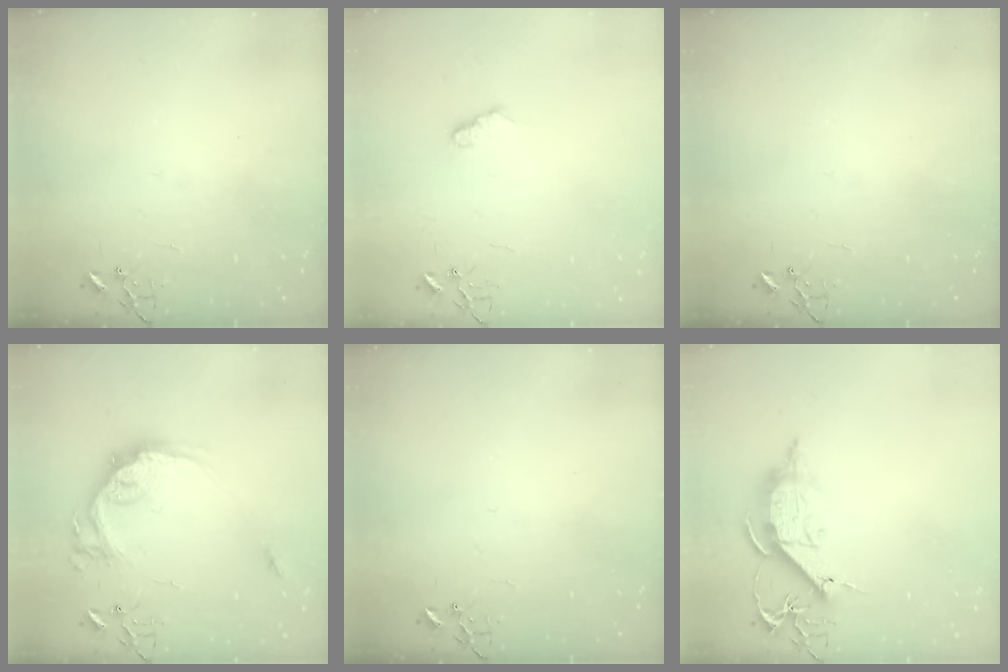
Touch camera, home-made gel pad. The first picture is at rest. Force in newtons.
{"total": 7.2, "press": 7.1, "slide": 0.7}
{"total": 0.0}
{"total": 16.6, "press": 16.6, "slide": 0.9}
{"total": 0.0}
{"total": 12.5, "press": 12.5, "slide": 0.2}